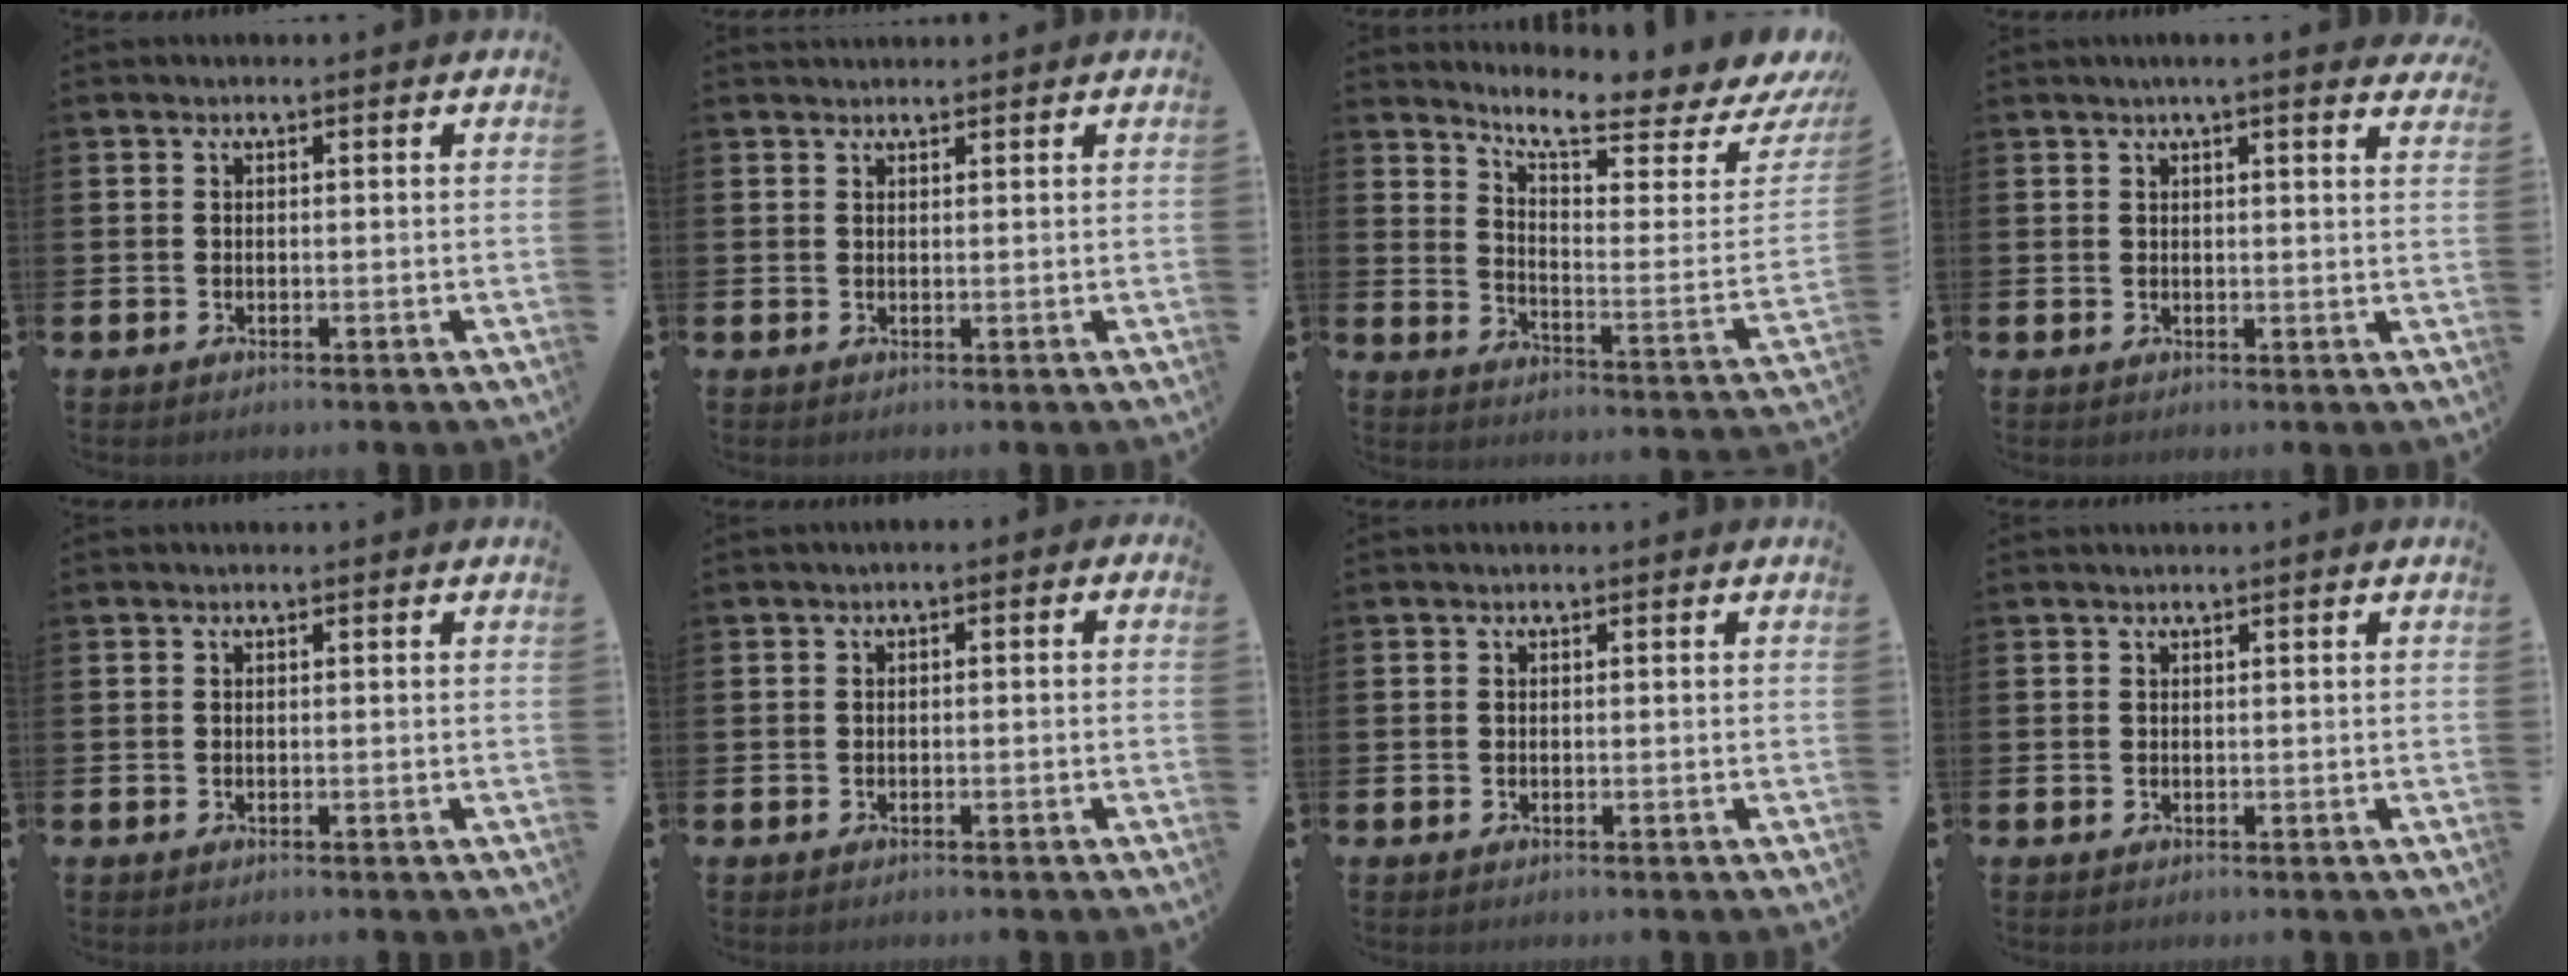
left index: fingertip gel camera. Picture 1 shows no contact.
{"total": 1.2, "force": [1.2, 0.3, 0.1], "torque": [0.008, -0.001, 0.020]}
{"total": 8.4, "force": [7.7, 1.3, 3.2], "torque": [-0.066, -0.073, 0.128]}
{"total": 2.7, "force": [2.5, -0.2, 1.1], "torque": [-0.014, -0.012, 0.042]}
{"total": 0.0}
{"total": 1.0, "force": [-0.9, 0.5, 0.3], "torque": [-0.013, 0.006, -0.019]}
{"total": 0.0}
{"total": 0.0}